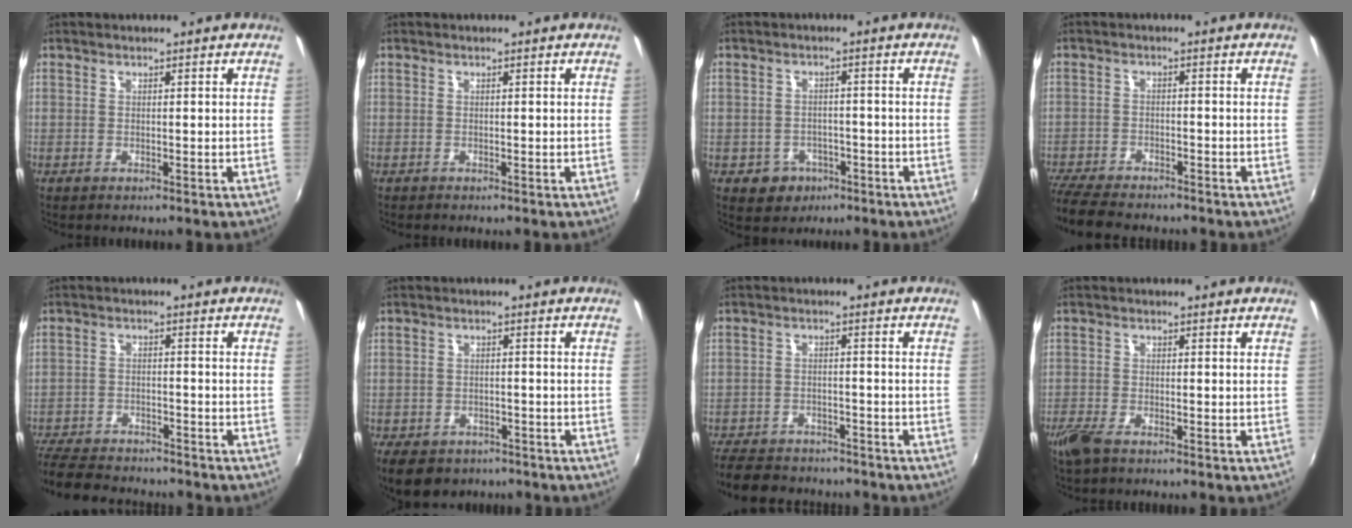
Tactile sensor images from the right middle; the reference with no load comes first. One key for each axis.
{"total": 0.0}
{"total": 5.3, "fx": -2.6, "fy": 4.5, "fz": 1.3, "tx": -0.041, "ty": 0.006, "tz": -0.029}
{"total": 10.2, "fx": -9.1, "fy": 2.6, "fz": 4.0, "tx": -0.113, "ty": -0.026, "tz": -0.159}
{"total": 13.5, "fx": -11.8, "fy": 4.1, "fz": 5.0, "tx": -0.135, "ty": -0.015, "tz": -0.192}
{"total": 9.7, "fx": -6.7, "fy": 5.7, "fz": 4.1, "tx": -0.101, "ty": -0.016, "tz": -0.099}
{"total": 13.3, "fx": -11.3, "fy": 5.2, "fz": 4.7, "tx": -0.125, "ty": -0.003, "tz": -0.170}
{"total": 4.5, "fx": -3.3, "fy": 1.5, "fz": 2.6, "tx": -0.070, "ty": -0.011, "tz": -0.067}